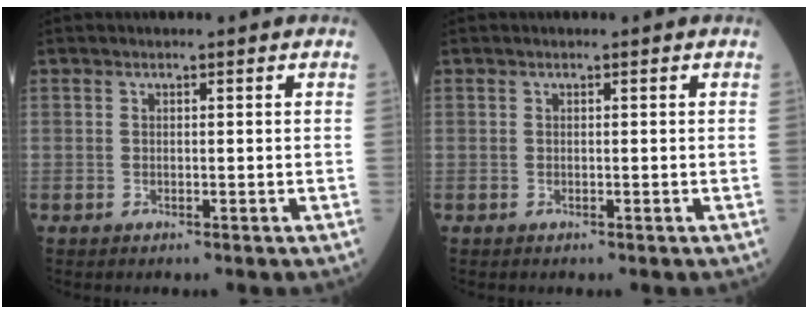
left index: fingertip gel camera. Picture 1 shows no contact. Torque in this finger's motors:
{"motor_torque": [-0.07, 0.07, 0.00, 0.00]}